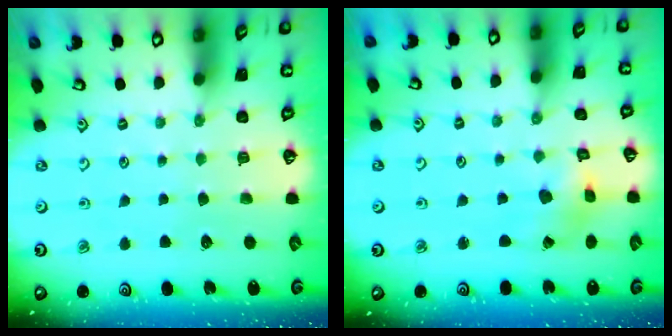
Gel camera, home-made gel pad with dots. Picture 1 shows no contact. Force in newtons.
{"total": 5.2, "press": 5.1, "slide": 0.6}